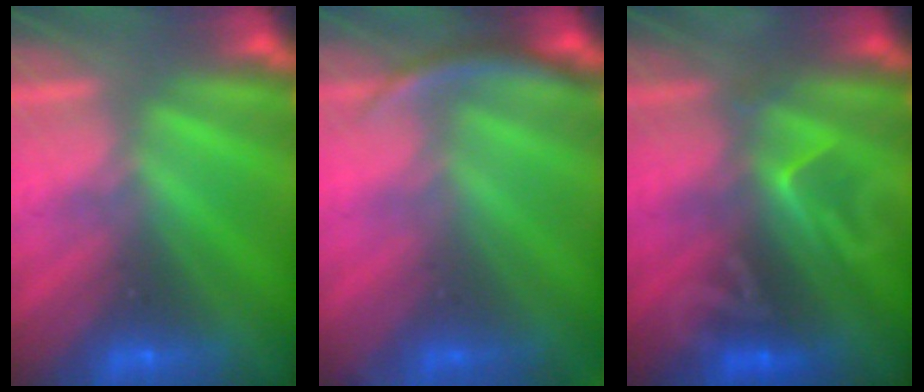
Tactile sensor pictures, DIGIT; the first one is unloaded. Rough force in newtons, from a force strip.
{"total": 2.9}
{"total": 2.4}